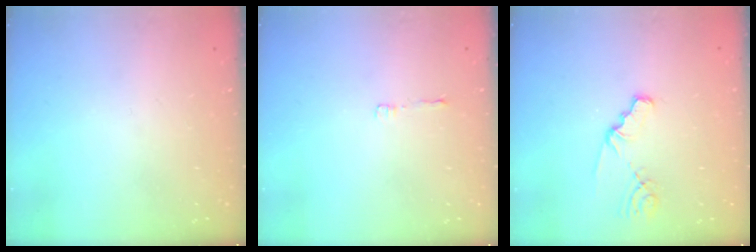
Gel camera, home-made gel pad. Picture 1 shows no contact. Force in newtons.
{"total": 2.8, "press": 2.8, "slide": 0.3}
{"total": 2.2, "press": 2.2, "slide": 0.4}